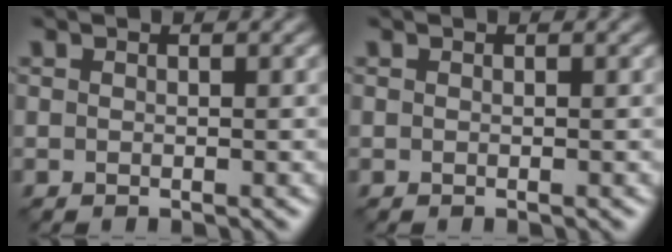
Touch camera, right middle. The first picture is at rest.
{"total": 0.0}